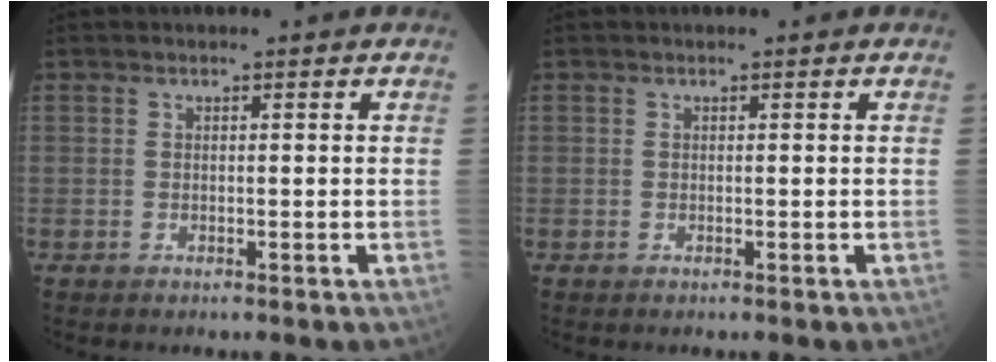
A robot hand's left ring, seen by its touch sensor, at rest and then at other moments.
{"total": 0.0}